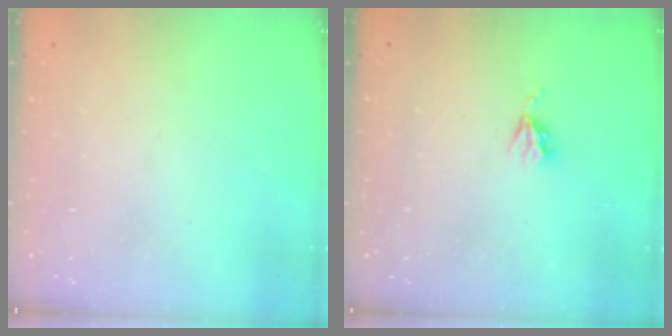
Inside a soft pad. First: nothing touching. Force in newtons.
{"total": 3.8, "press": 3.7, "slide": 0.5}